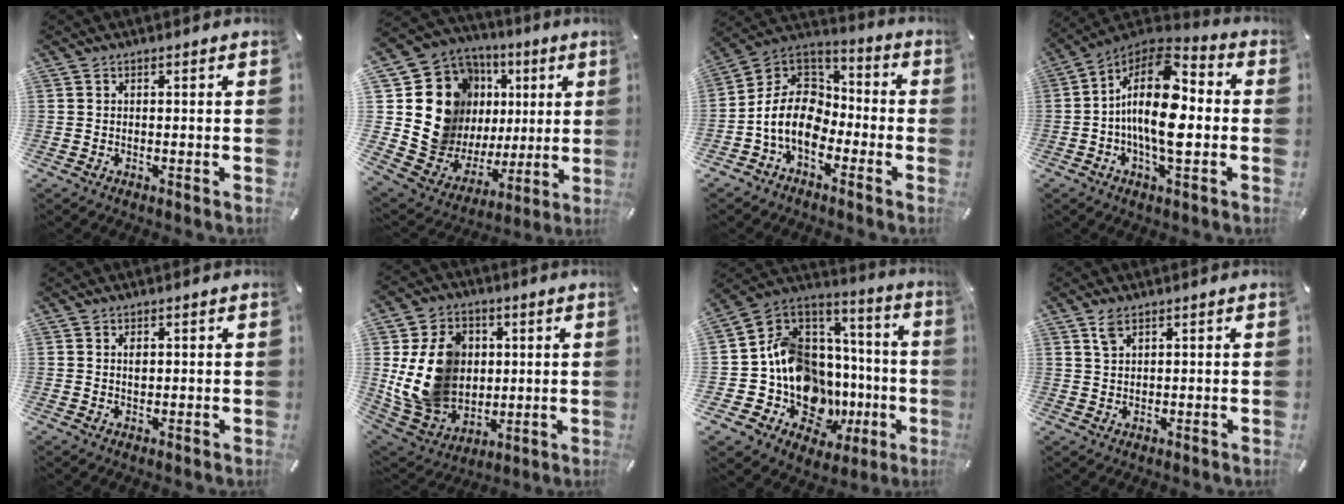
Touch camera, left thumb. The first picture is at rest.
{"total": 18.3, "force": [4.5, 16.1, 7.5], "torque": [-0.133, -0.052, 0.112]}
{"total": 13.2, "force": [-5.7, 9.3, 7.4], "torque": [-0.176, 0.018, -0.111]}
{"total": 18.4, "force": [-0.9, 8.5, 16.3], "torque": [-0.319, -0.005, -0.020]}
{"total": 1.4, "force": [0.3, 0.8, 1.1], "torque": [-0.024, 0.002, 0.005]}
{"total": 17.2, "force": [1.9, 14.2, 9.5], "torque": [-0.213, -0.008, 0.041]}
{"total": 15.9, "force": [-6.0, 11.8, 8.8], "torque": [-0.182, -0.044, -0.085]}
{"total": 3.3, "force": [2.0, 1.6, 2.1], "torque": [-0.045, 0.001, 0.036]}